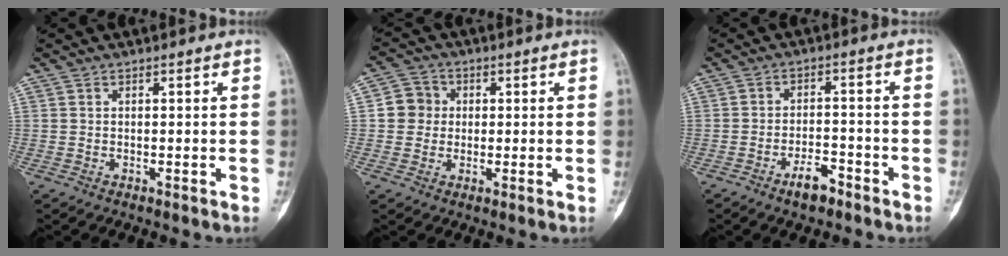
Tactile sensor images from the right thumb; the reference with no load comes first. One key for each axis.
{"total": 5.2, "fx": 0.4, "fy": 4.9, "fz": 1.6, "tx": -0.002, "ty": 0.007, "tz": -0.002}
{"total": 4.9, "fx": -3.4, "fy": 2.0, "fz": 3.0, "tx": -0.044, "ty": 0.024, "tz": -0.055}